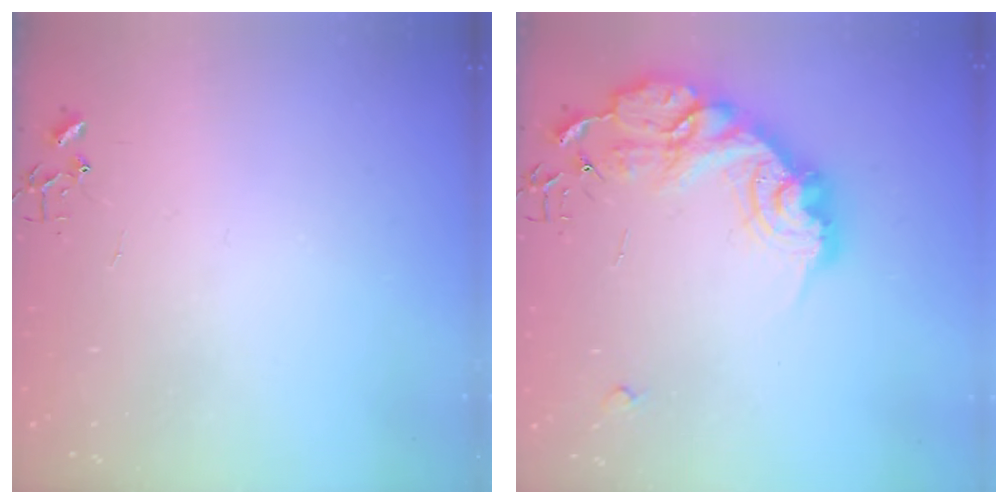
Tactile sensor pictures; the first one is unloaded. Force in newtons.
{"total": 20.5, "press": 20.5, "slide": 1.5}